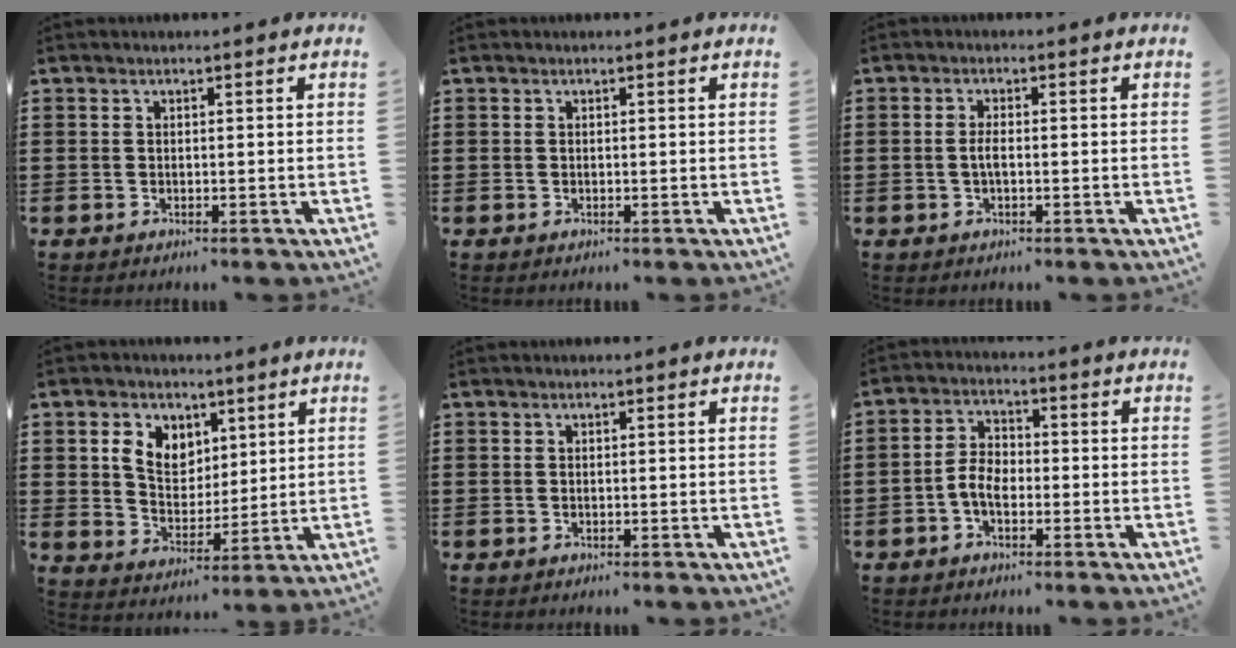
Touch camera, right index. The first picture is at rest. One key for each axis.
{"total": 0.0}
{"total": 2.0, "fx": -0.3, "fy": 0.6, "fz": 1.9, "tx": -0.044, "ty": -0.001, "tz": -0.009}
{"total": 5.9, "fx": 2.7, "fy": 4.6, "fz": 2.6, "tx": -0.072, "ty": 0.017, "tz": 0.049}
{"total": 0.0}
{"total": 4.2, "fx": -1.6, "fy": 2.3, "fz": 3.1, "tx": -0.077, "ty": 0.001, "tz": -0.037}